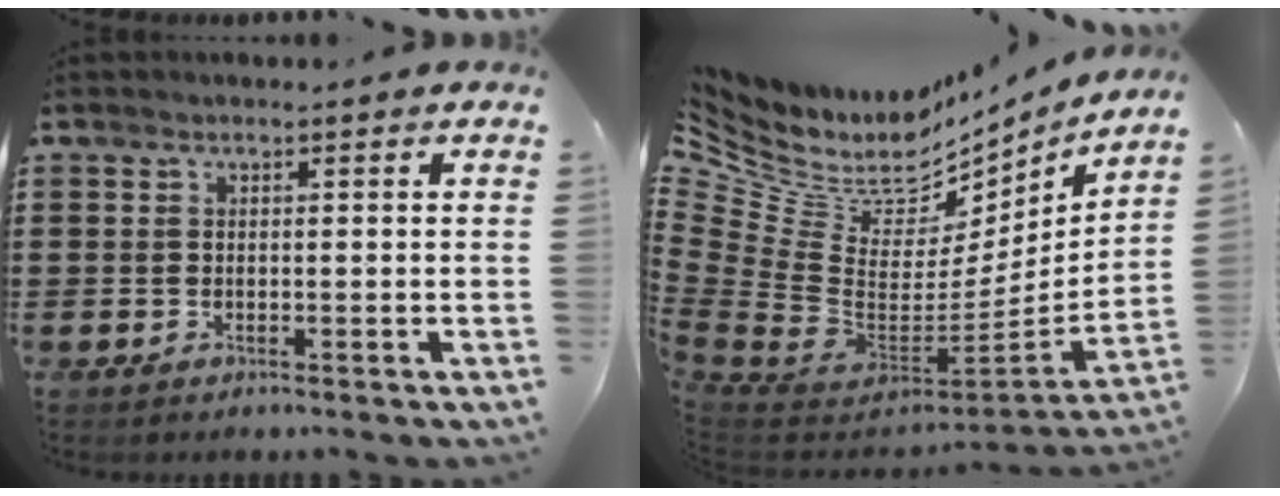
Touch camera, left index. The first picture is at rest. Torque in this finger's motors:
{"motor_torque": [1.70, -0.44, -0.03, 0.01]}